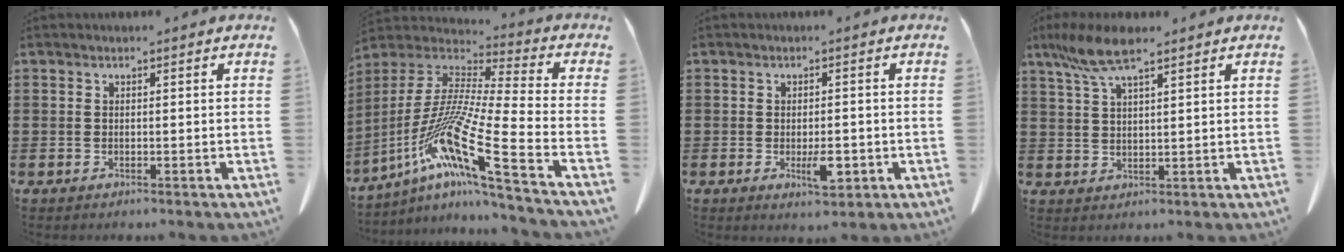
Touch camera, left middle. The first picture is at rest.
{"total": 14.9, "force": [-8.8, 1.1, 12.0], "torque": [-0.268, -0.021, -0.178]}
{"total": 3.7, "force": [-0.9, 1.5, 3.2], "torque": [-0.052, -0.003, -0.018]}
{"total": 6.7, "force": [4.4, 1.5, 4.8], "torque": [-0.118, -0.006, 0.075]}